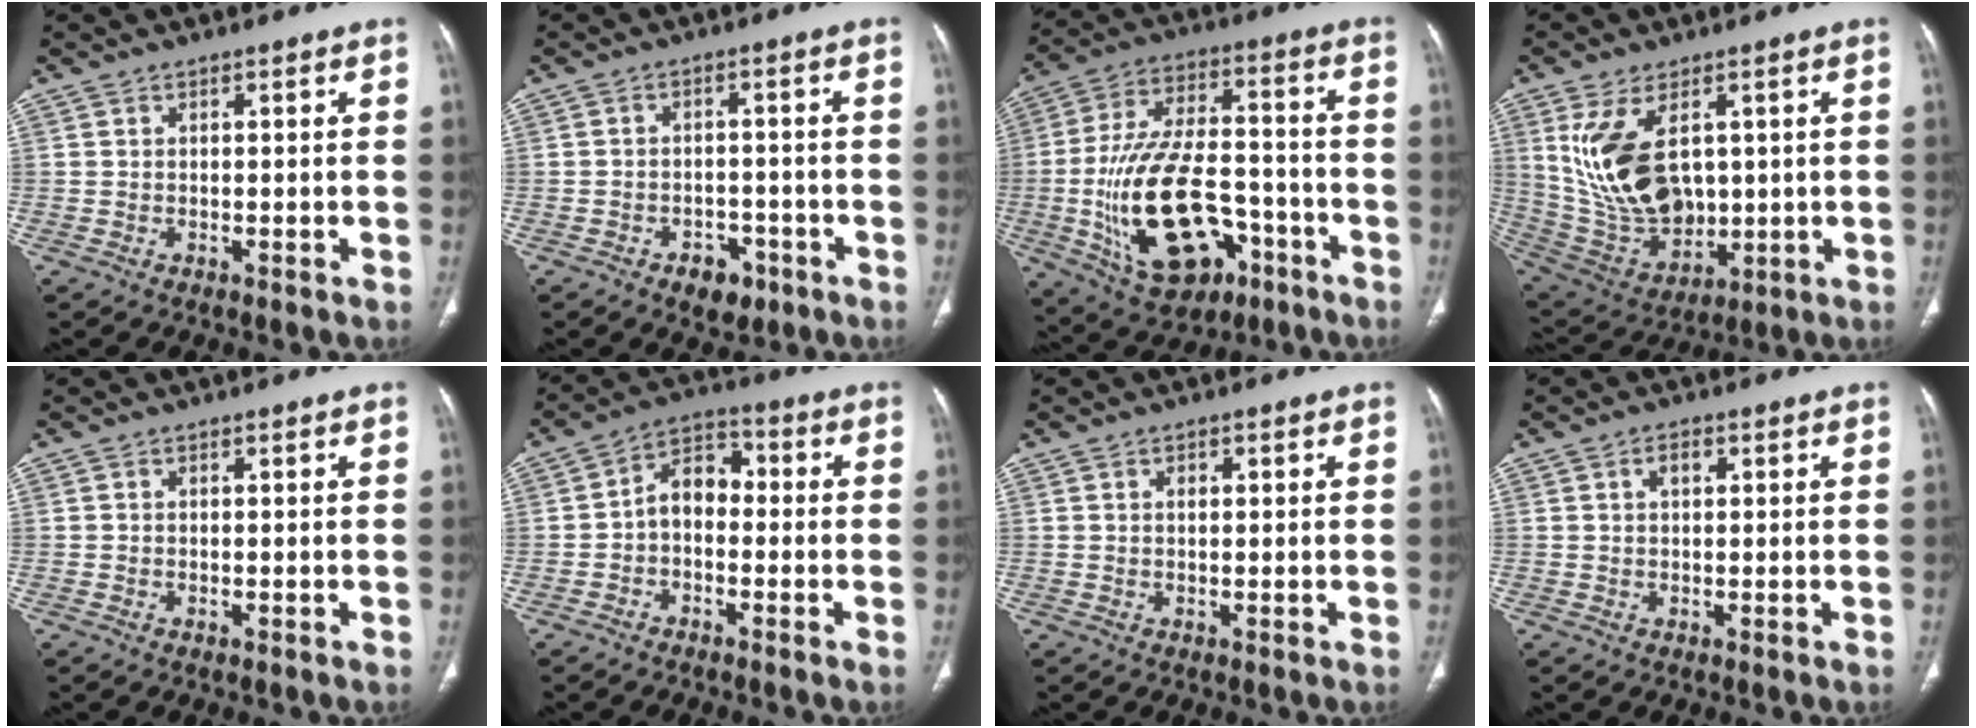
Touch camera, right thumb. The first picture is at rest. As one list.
[{"total": 5.2, "force": [-3.1, 3.4, 2.5], "torque": [-0.015, 0.020, -0.039]}, {"total": 22.6, "force": [-7.2, 12.9, 17.1], "torque": [-0.299, 0.037, -0.099]}, {"total": 16.0, "force": [3.9, 9.7, 12.2], "torque": [-0.220, -0.018, 0.102]}, {"total": 0.0}, {"total": 7.0, "force": [-1.0, 4.9, 4.9], "torque": [-0.063, 0.033, -0.033]}, {"total": 1.5, "force": [0.5, 0.8, 1.1], "torque": [-0.019, 0.002, 0.010]}, {"total": 2.4, "force": [0.8, 1.4, 1.7], "torque": [-0.028, 0.003, 0.014]}]